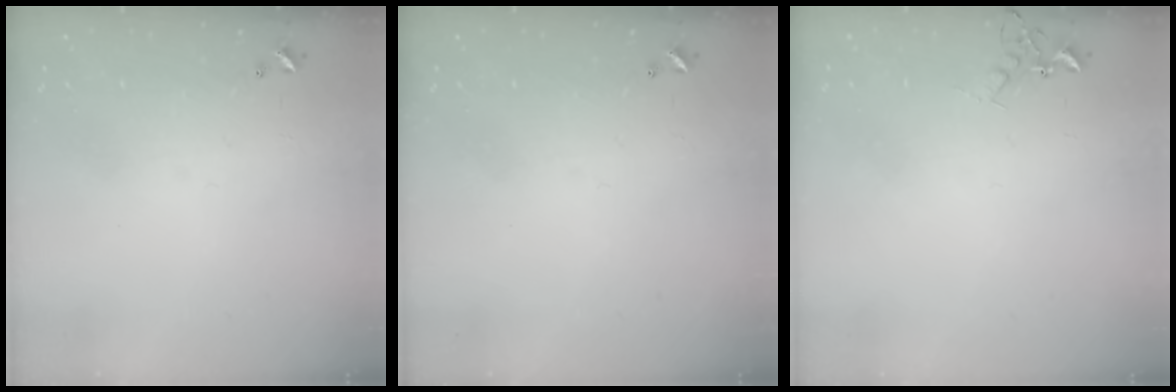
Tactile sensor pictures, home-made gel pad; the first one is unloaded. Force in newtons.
{"total": 0.0}
{"total": 5.8, "press": 5.7, "slide": 0.6}